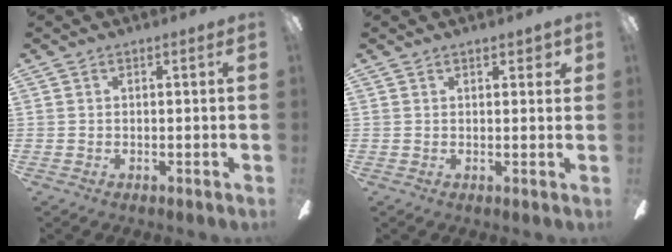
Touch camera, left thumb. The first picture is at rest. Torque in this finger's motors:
{"motor_torque": [-0.10, 0.09, -0.44, 0.35, 0.02]}